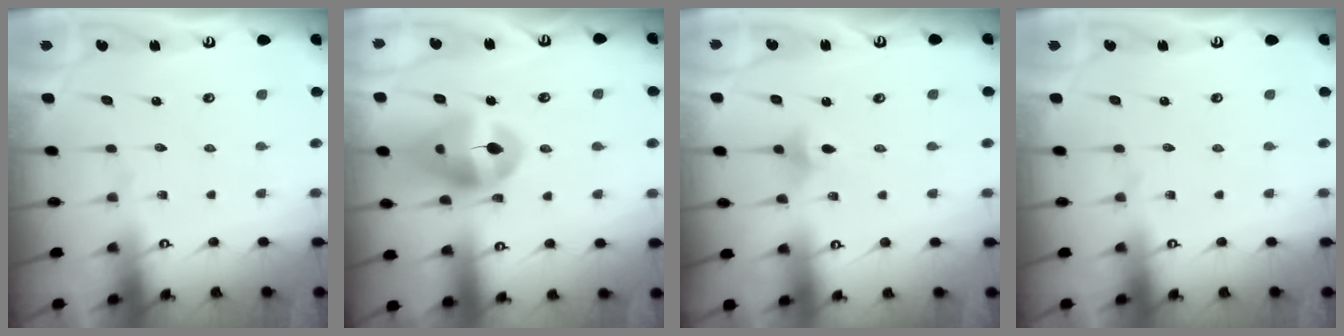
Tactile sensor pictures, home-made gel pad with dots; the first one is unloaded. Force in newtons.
{"total": 15.3, "press": 15.2, "slide": 2.0}
{"total": 3.4, "press": 3.4, "slide": 0.7}
{"total": 0.0}